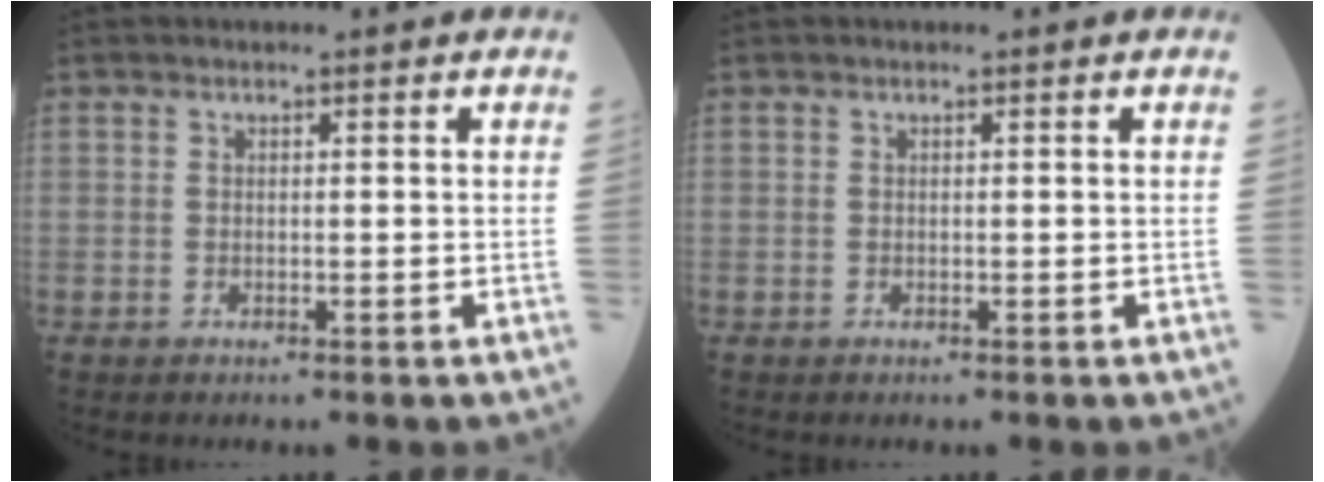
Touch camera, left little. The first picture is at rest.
{"total": 0.0}